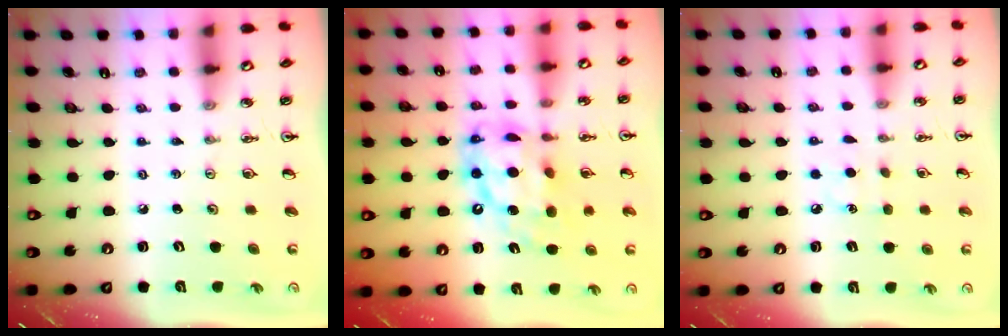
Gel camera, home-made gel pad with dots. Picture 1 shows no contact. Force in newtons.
{"total": 15.9, "press": 15.9, "slide": 1.4}
{"total": 5.2, "press": 5.1, "slide": 0.6}